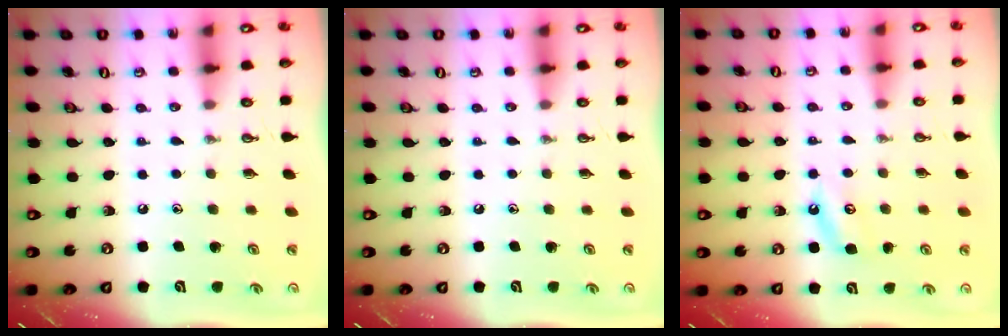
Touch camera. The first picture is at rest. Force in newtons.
{"total": 0.0}
{"total": 3.9, "press": 3.8, "slide": 0.5}